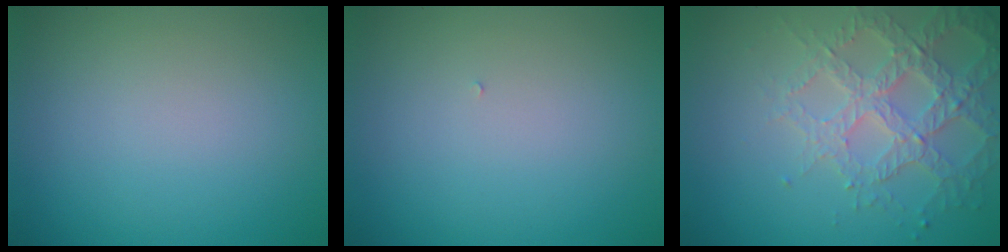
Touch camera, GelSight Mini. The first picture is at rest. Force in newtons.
{"total": 0.0}
{"total": 4.4, "press": 4.1, "slide": 1.6}